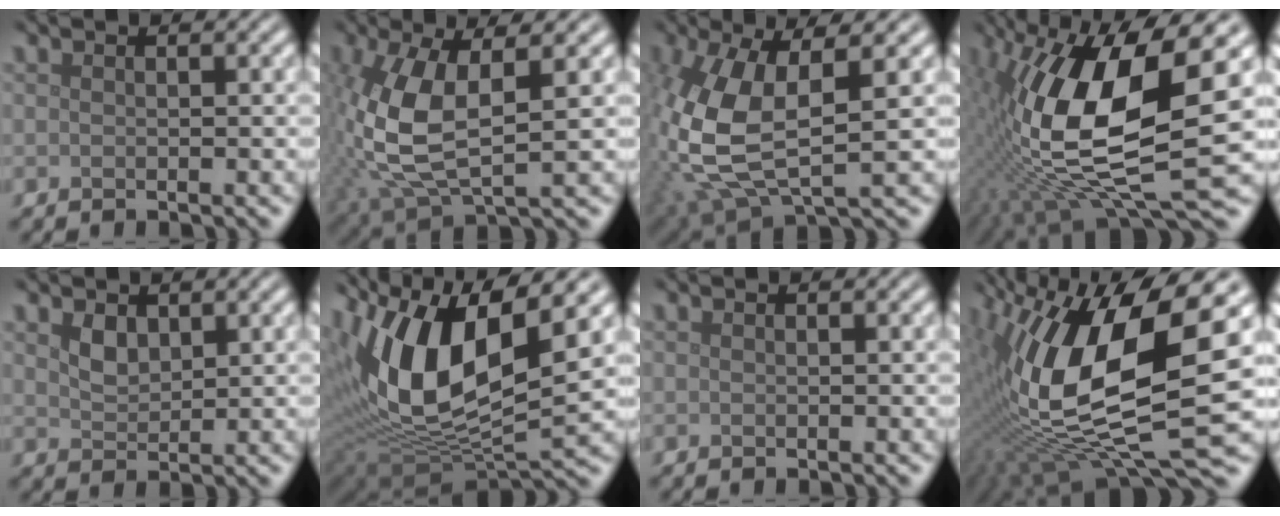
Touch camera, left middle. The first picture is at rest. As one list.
[{"total": 9.1, "force": [0.3, 4.0, 8.1], "torque": [-0.198, -0.003, 0.008]}, {"total": 10.7, "force": [0.2, 5.3, 9.4], "torque": [-0.235, -0.020, 0.008]}, {"total": 14.1, "force": [0.6, 5.2, 13.1], "torque": [-0.265, -0.022, 0.005]}, {"total": 1.8, "force": [1.1, 1.1, 1.0], "torque": [-0.021, -0.002, 0.027]}, {"total": 13.4, "force": [3.9, 6.4, 11.0], "torque": [-0.215, 0.002, 0.068]}, {"total": 0.0}, {"total": 17.1, "force": [1.1, 7.4, 15.4], "torque": [-0.314, -0.014, 0.024]}]